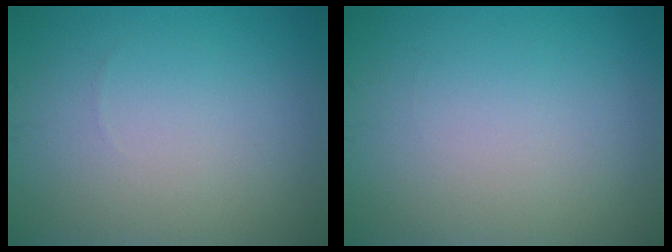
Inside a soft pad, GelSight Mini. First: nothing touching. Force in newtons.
{"total": 0.0}